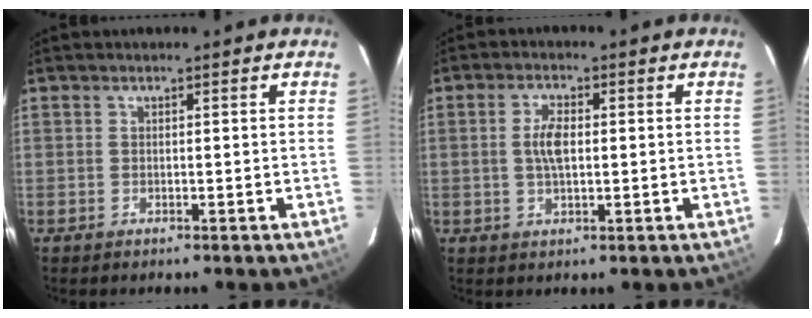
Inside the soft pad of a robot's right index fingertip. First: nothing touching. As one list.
[{"total": 4.4, "force": [0.2, 2.0, 3.9], "torque": [-0.076, 0.003, 0.006]}]